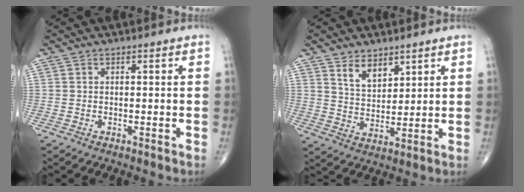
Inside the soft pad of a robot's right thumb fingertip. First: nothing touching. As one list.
[{"total": 6.1, "force": [3.9, 3.4, 3.2], "torque": [-0.035, -0.034, 0.078]}]